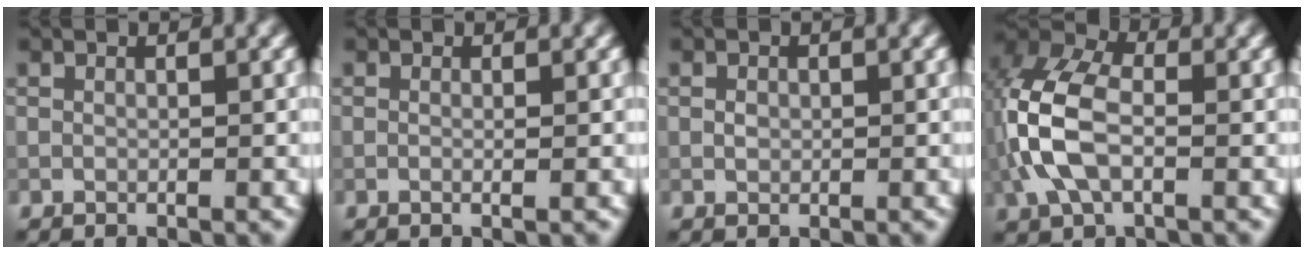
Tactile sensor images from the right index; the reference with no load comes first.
{"total": 0.8, "force": [0.0, 0.3, 0.8], "torque": [-0.012, -0.008, -0.006]}
{"total": 0.8, "force": [0.0, 0.6, 0.4], "torque": [-0.007, -0.002, -0.001]}
{"total": 7.7, "force": [-0.8, 4.5, 6.2], "torque": [-0.147, 0.015, -0.029]}